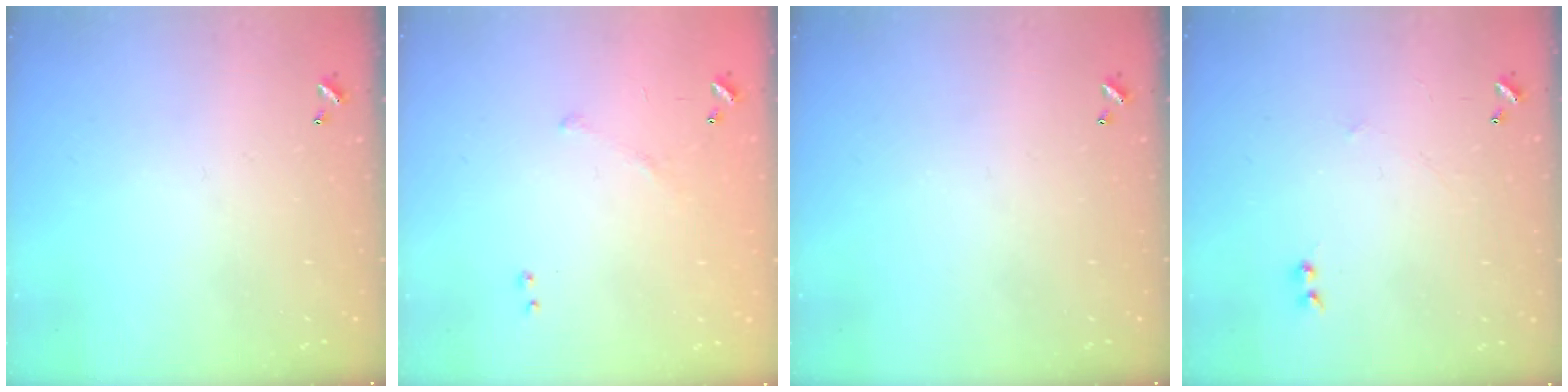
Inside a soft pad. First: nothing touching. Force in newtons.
{"total": 7.9, "press": 7.9, "slide": 0.7}
{"total": 0.0}
{"total": 1.2, "press": 1.2, "slide": 0.3}